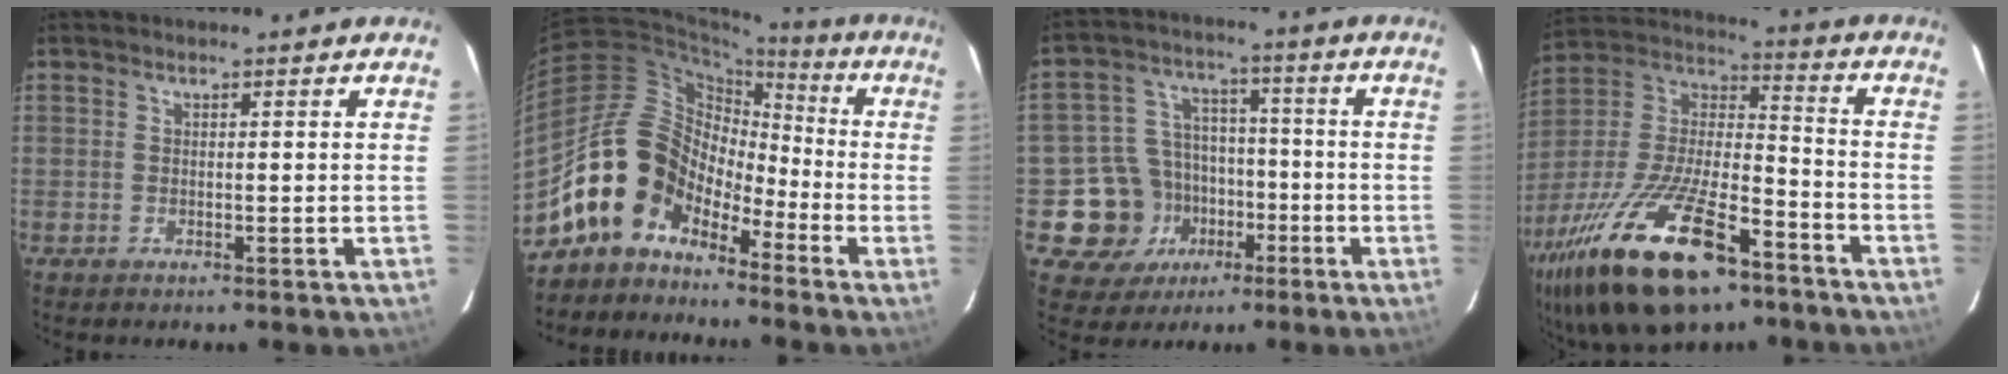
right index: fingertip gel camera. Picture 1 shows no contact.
{"total": 12.0, "force": [-8.5, 7.7, 3.9], "torque": [-0.068, 0.038, -0.167]}
{"total": 12.3, "force": [-5.2, 10.7, 3.0], "torque": [-0.081, 0.040, -0.065]}
{"total": 28.0, "force": [-16.9, 10.7, 19.5], "torque": [-0.389, -0.027, -0.287]}